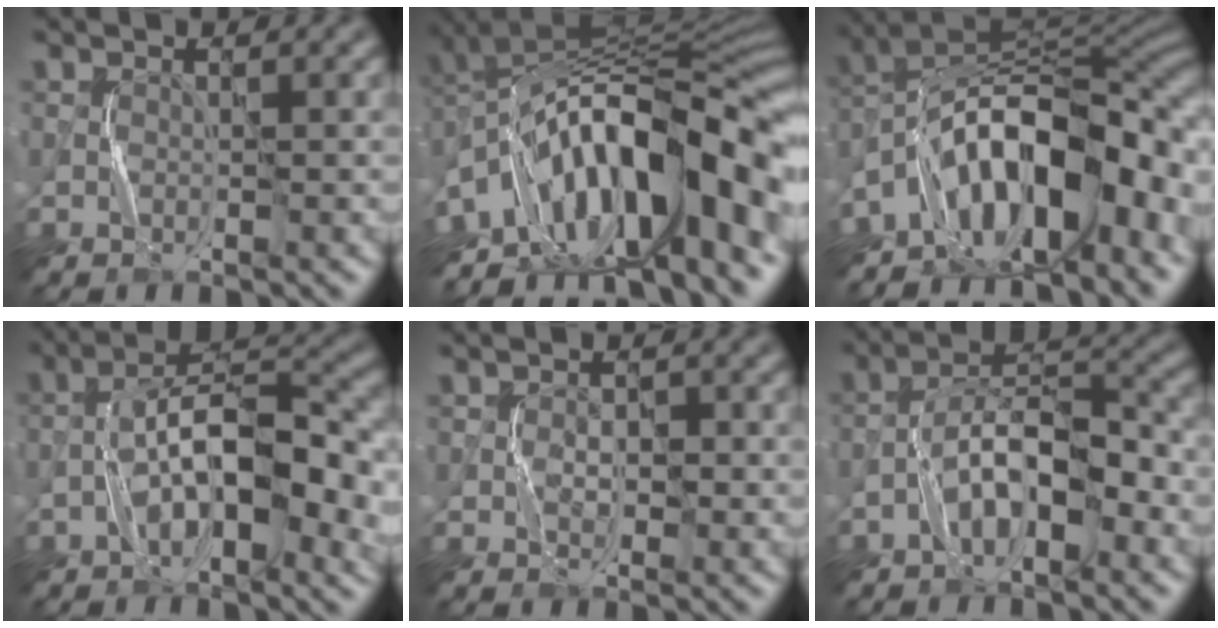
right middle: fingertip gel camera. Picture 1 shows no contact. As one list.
[{"total": 14.8, "force": [-6.6, 5.7, 11.9], "torque": [-0.181, 0.027, -0.117]}, {"total": 13.8, "force": [-5.8, 6.5, 10.7], "torque": [-0.146, 0.015, -0.109]}, {"total": 9.4, "force": [-2.6, 3.6, 8.3], "torque": [-0.131, 0.022, -0.046]}, {"total": 1.8, "force": [-0.1, 1.3, 1.2], "torque": [-0.022, 0.000, -0.002]}, {"total": 5.7, "force": [-2.7, 2.1, 4.6], "torque": [-0.079, 0.022, -0.052]}]